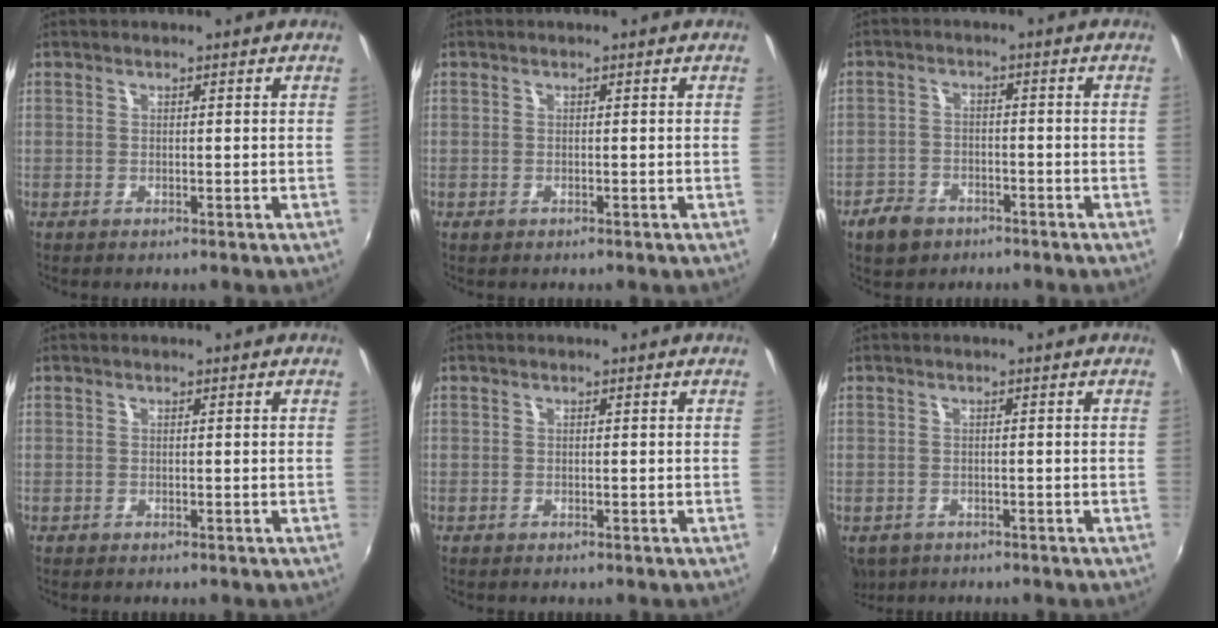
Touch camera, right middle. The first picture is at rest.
{"total": 0.6, "force": [-0.4, 0.4, 0.2], "torque": [-0.003, -0.004, -0.007]}
{"total": 6.2, "force": [-4.1, 4.0, 2.2], "torque": [-0.071, 0.004, -0.068]}
{"total": 0.0}
{"total": 0.5, "force": [-0.4, 0.4, 0.0], "torque": [0.000, 0.000, -0.007]}
{"total": 4.9, "force": [-2.6, 3.5, 2.2], "torque": [-0.050, -0.017, -0.035]}